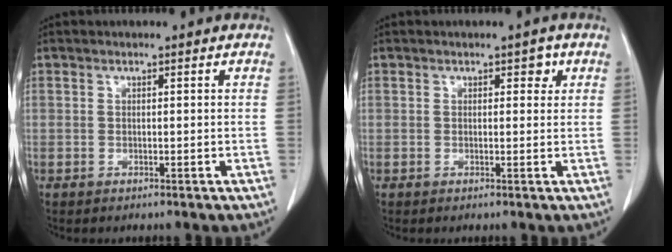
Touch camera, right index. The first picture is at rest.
{"total": 2.1, "force": [1.0, 1.1, 1.4], "torque": [-0.014, 0.001, 0.014]}